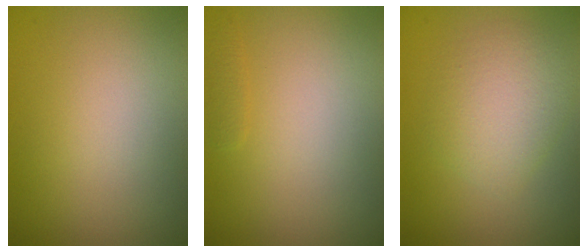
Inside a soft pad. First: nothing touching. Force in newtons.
{"total": 0.7, "press": 0.7, "slide": 0.1}
{"total": 3.1, "press": 3.1, "slide": 0.0}